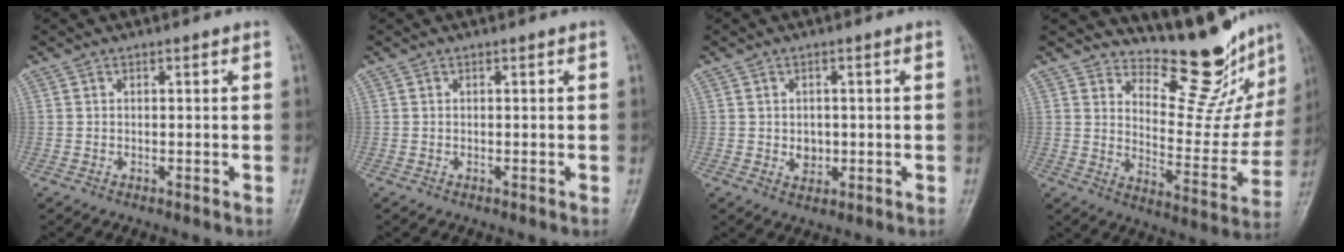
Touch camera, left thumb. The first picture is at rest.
{"total": 0.0}
{"total": 3.1, "force": [-0.1, 2.6, 1.7], "torque": [-0.012, 0.000, 0.004]}
{"total": 15.9, "force": [13.9, 5.0, 5.9], "torque": [-0.036, -0.124, 0.195]}